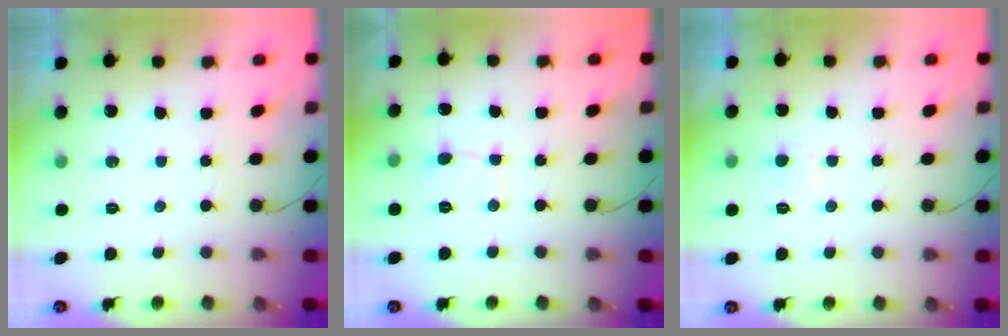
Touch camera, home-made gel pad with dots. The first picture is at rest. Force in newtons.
{"total": 1.6, "press": 1.6, "slide": 0.1}
{"total": 3.8, "press": 3.8, "slide": 0.3}